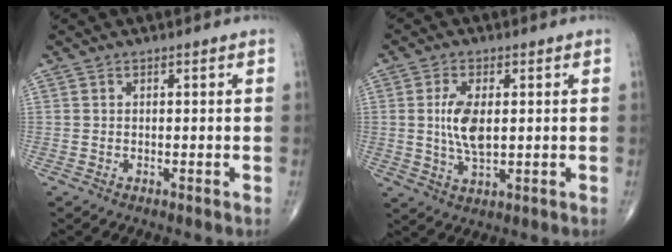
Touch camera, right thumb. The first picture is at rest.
{"total": 7.5, "force": [0.8, 3.5, 6.6], "torque": [-0.132, -0.009, 0.017]}